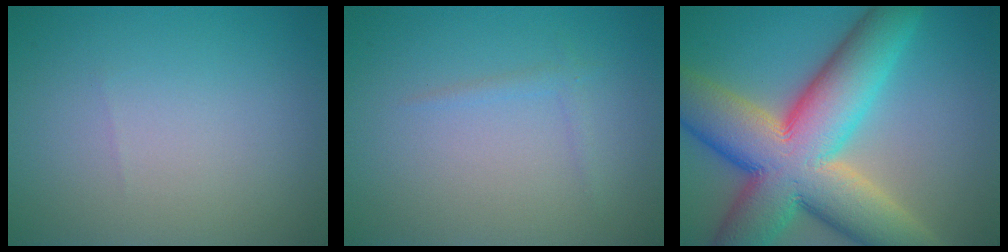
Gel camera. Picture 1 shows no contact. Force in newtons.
{"total": 0.8, "press": 0.8, "slide": 0.0}
{"total": 15.7, "press": 15.7, "slide": 0.9}